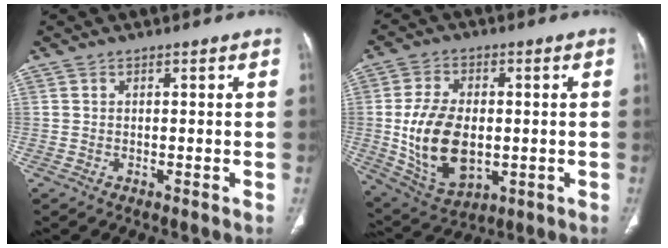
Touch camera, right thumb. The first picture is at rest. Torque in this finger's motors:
{"motor_torque": [-0.38, 1.12, 0.70, 0.64, 0.41]}